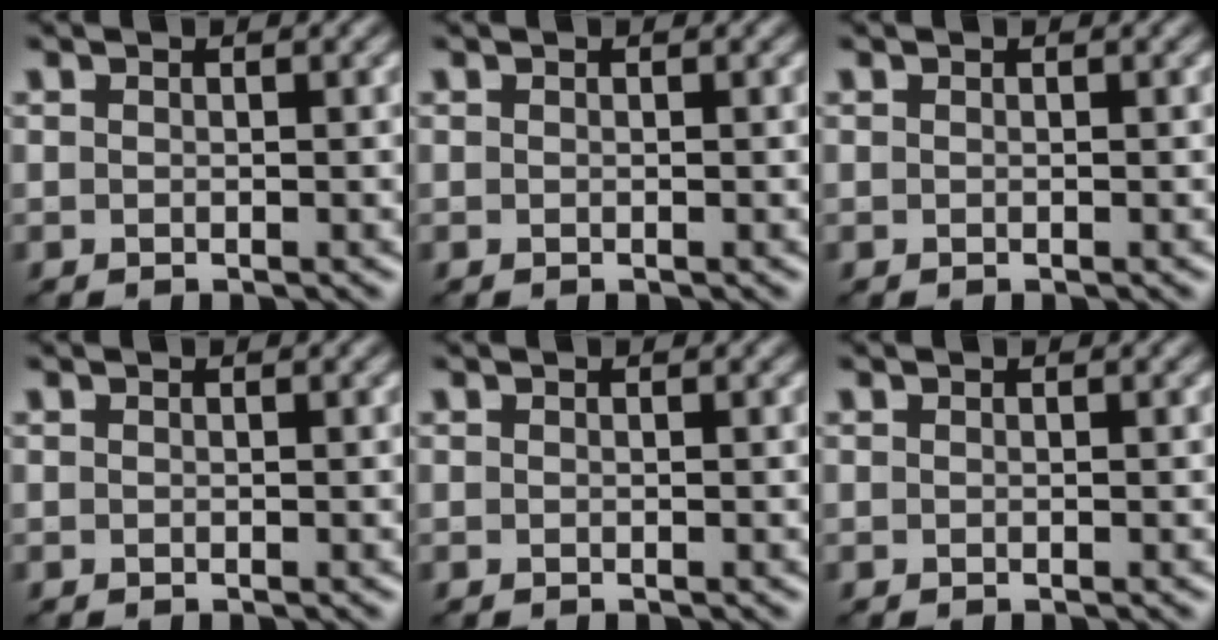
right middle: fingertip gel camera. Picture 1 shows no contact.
{"total": 0.0}
{"total": 0.0}
{"total": 0.0}
{"total": 0.0}
{"total": 0.0}